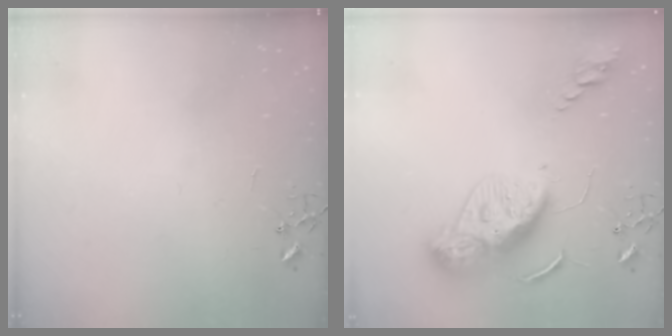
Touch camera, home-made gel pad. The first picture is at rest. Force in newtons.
{"total": 12.9, "press": 12.9, "slide": 1.2}